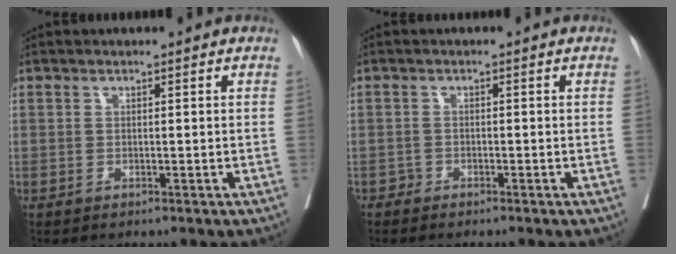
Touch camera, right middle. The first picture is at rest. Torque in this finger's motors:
{"motor_torque": [-0.22, -0.02, -0.05, -0.01]}